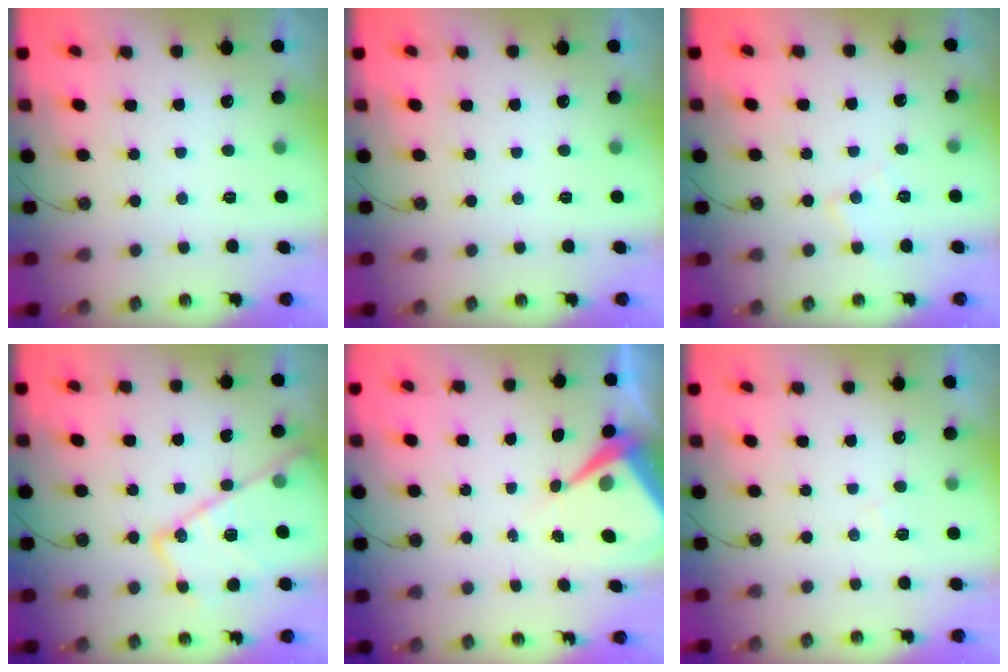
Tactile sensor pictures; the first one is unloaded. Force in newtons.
{"total": 0.0}
{"total": 6.6, "press": 6.6, "slide": 0.4}
{"total": 18.1, "press": 18.1, "slide": 1.0}
{"total": 7.0, "press": 7.0, "slide": 0.6}
{"total": 4.6, "press": 4.6, "slide": 0.7}